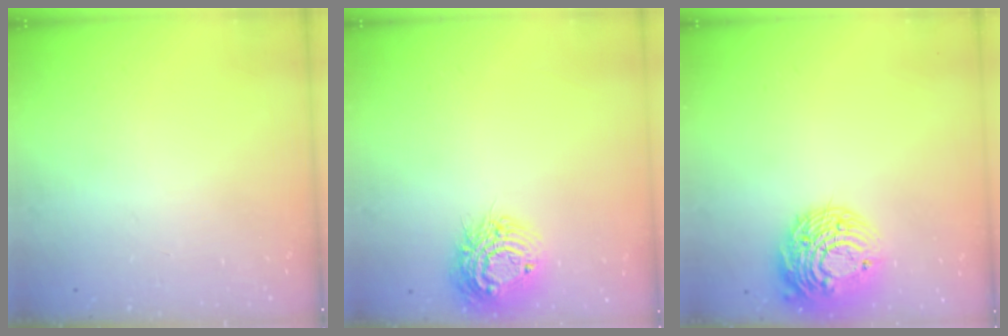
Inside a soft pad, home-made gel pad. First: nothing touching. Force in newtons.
{"total": 13.1, "press": 13.1, "slide": 0.9}
{"total": 14.3, "press": 14.2, "slide": 1.2}